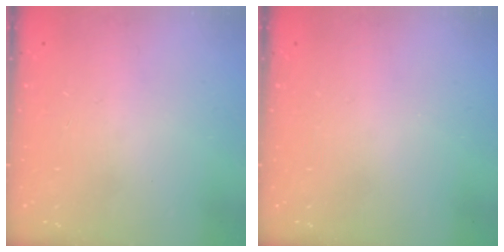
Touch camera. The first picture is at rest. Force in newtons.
{"total": 0.0}